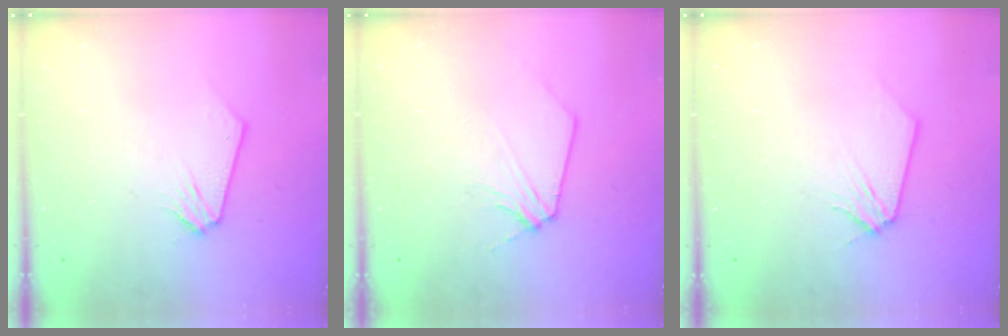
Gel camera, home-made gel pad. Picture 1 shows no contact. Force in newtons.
{"total": 2.8, "press": 2.7, "slide": 0.4}
{"total": 0.0}